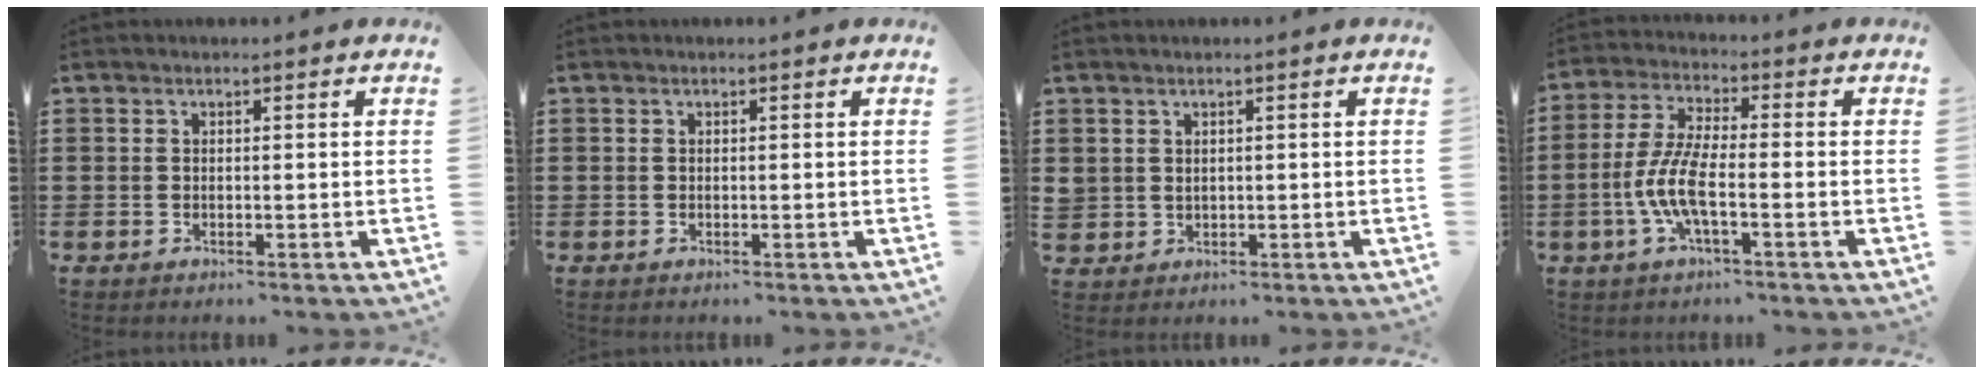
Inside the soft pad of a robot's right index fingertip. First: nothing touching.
{"total": 0.0}
{"total": 1.6, "force": [1.1, 1.2, 0.1], "torque": [-0.007, 0.005, 0.021]}
{"total": 7.4, "force": [-2.4, 2.1, 6.7], "torque": [-0.163, -0.015, -0.054]}